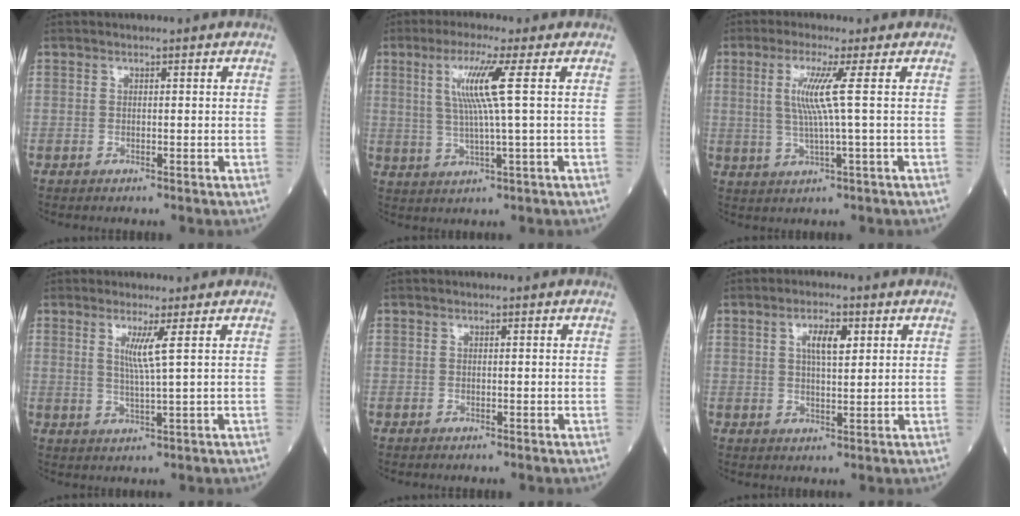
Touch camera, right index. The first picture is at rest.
{"total": 7.3, "force": [1.9, -1.3, 7.0], "torque": [-0.140, 0.001, 0.043]}
{"total": 5.8, "force": [1.2, -1.3, 5.6], "torque": [-0.117, -0.002, 0.026]}
{"total": 3.8, "force": [1.4, -1.0, 3.4], "torque": [-0.070, -0.008, 0.027]}
{"total": 0.0}
{"total": 4.5, "force": [1.7, 1.4, 3.9], "torque": [-0.070, 0.004, 0.028]}